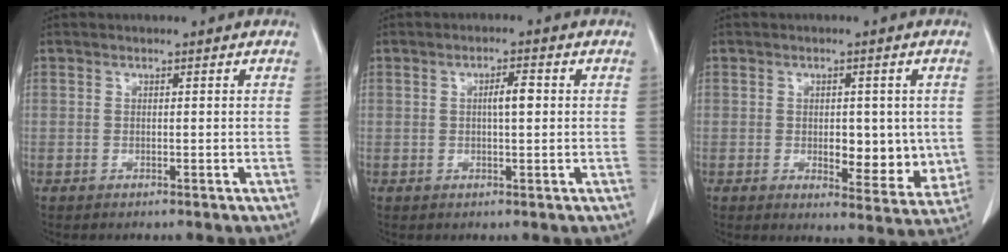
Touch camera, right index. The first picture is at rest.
{"total": 2.8, "force": [0.3, 0.5, 2.7], "torque": [-0.048, 0.002, 0.005]}
{"total": 9.1, "force": [-0.6, 4.3, 7.9], "torque": [-0.090, -0.012, 0.003]}